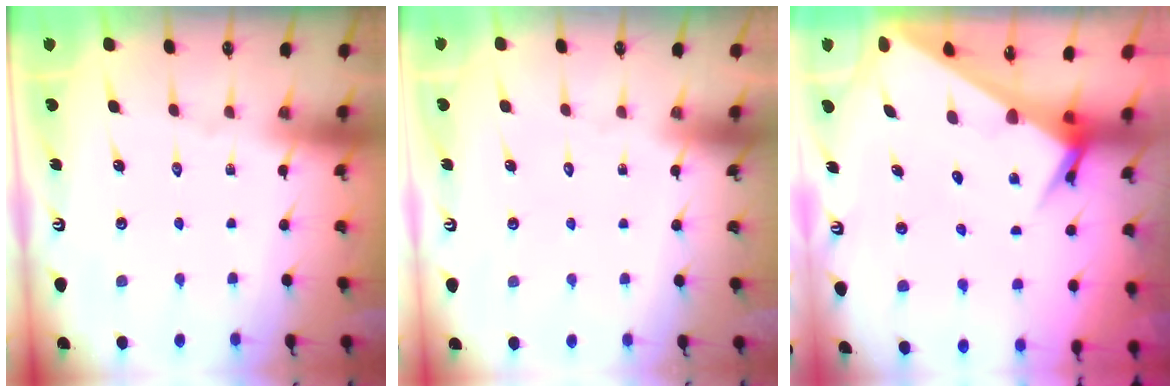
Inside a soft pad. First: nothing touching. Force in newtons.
{"total": 1.8, "press": 1.7, "slide": 0.1}
{"total": 5.4, "press": 5.4, "slide": 0.5}